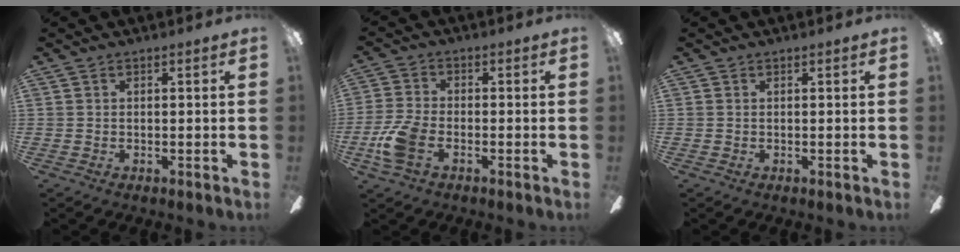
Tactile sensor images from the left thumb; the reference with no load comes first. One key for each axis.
{"total": 8.8, "fx": -3.1, "fy": 5.2, "fz": 6.4, "tx": -0.136, "ty": 0.008, "tz": -0.054}
{"total": 0.0}